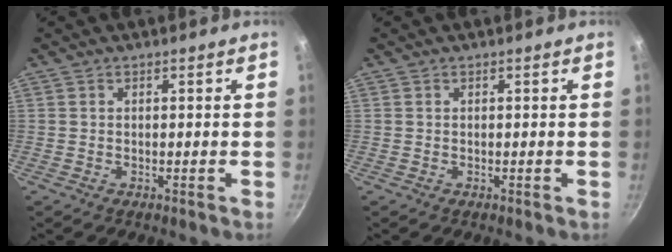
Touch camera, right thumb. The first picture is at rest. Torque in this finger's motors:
{"motor_torque": [0.00, 0.00, 0.00, 0.00, 0.00]}